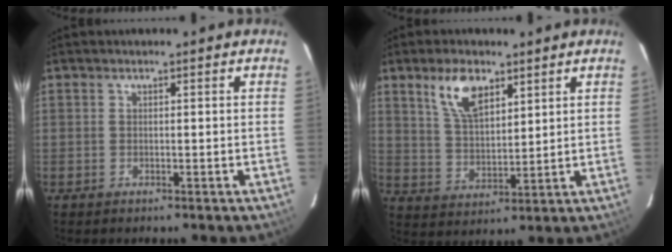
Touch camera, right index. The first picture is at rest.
{"total": 9.0, "force": [5.2, 4.2, 6.0], "torque": [-0.112, 0.011, 0.106]}